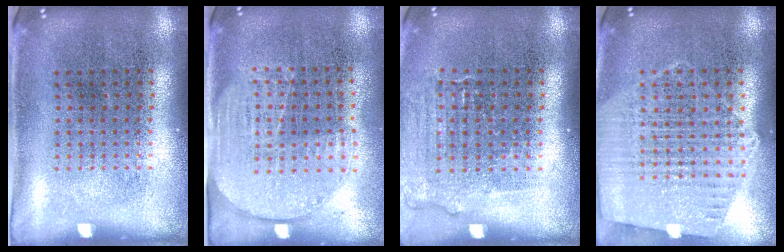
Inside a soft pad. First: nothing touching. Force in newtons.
{"total": 1.6, "press": 1.4, "slide": 0.8}
{"total": 1.1, "press": 1.1, "slide": 0.4}
{"total": 1.2, "press": 1.2, "slide": 0.3}